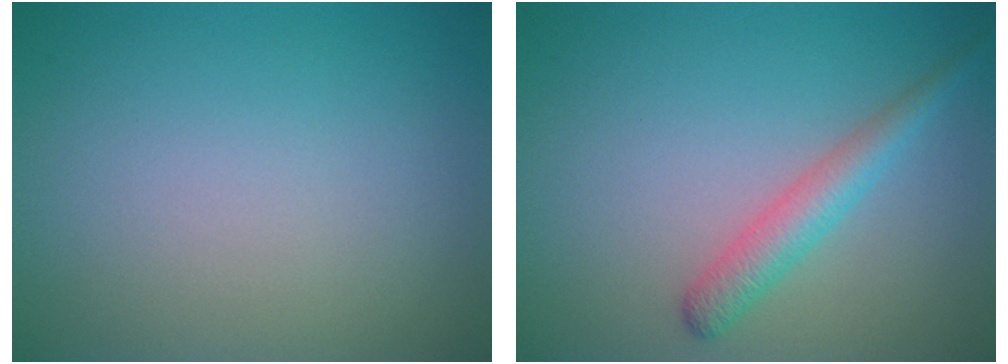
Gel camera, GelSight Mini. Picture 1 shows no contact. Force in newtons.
{"total": 2.7, "press": 2.7, "slide": 0.1}